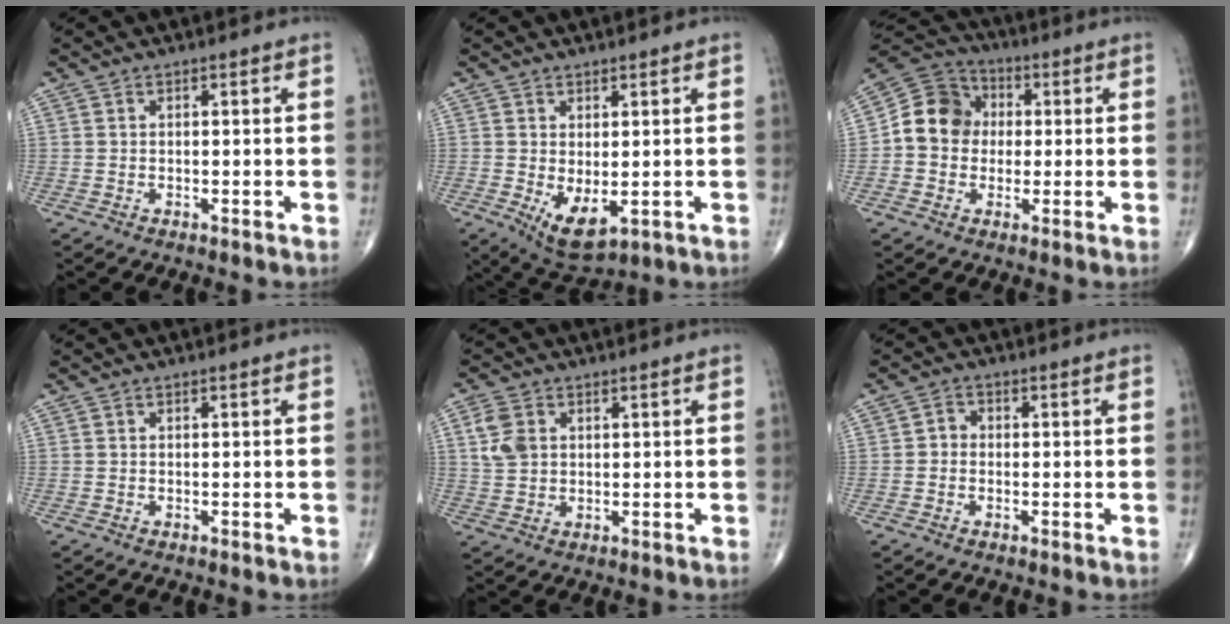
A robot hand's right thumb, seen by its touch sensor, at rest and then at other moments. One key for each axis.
{"total": 6.4, "fx": -0.9, "fy": 3.1, "fz": 5.5, "tx": -0.081, "ty": -0.015, "tz": 0.003}
{"total": 10.7, "fx": 0.4, "fy": 9.3, "fz": 5.1, "tx": -0.068, "ty": 0.028, "tz": -0.008}
{"total": 0.0}
{"total": 5.3, "fx": 1.5, "fy": 3.9, "fz": 3.3, "tx": -0.060, "ty": 0.000, "tz": 0.033}
{"total": 1.9, "fx": -0.4, "fy": 1.7, "fz": 0.9, "tx": -0.003, "ty": 0.006, "tz": -0.014}